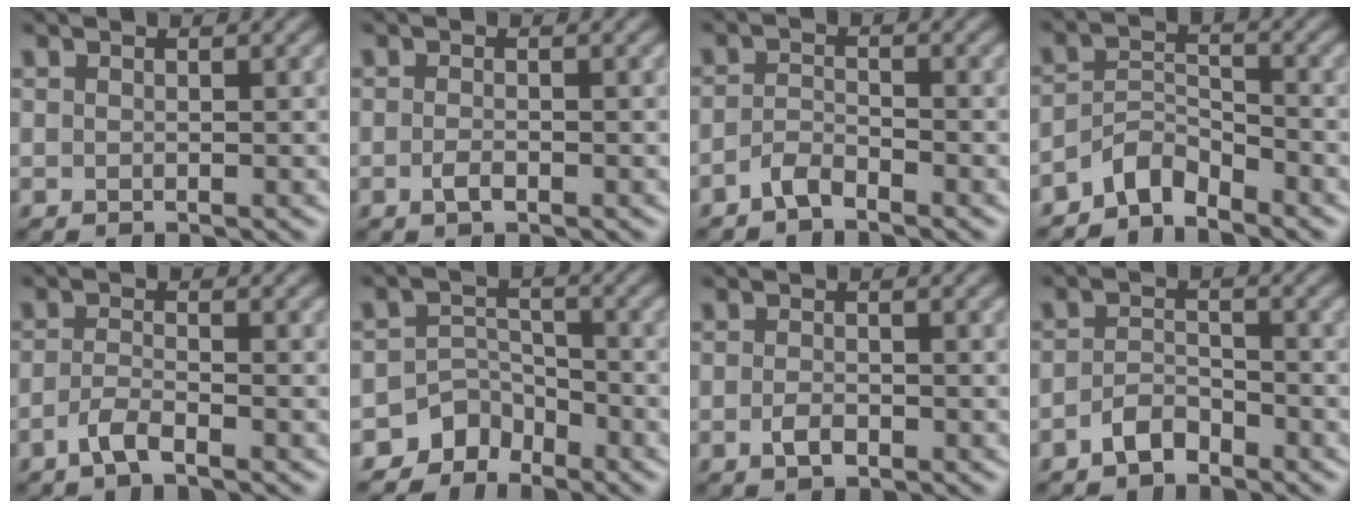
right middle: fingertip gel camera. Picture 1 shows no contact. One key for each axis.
{"total": 1.2, "fx": -0.6, "fy": 0.4, "fz": 0.9, "tx": -0.021, "ty": -0.001, "tz": -0.012}
{"total": 1.9, "fx": -1.6, "fy": 0.5, "fz": 0.9, "tx": -0.019, "ty": 0.006, "tz": -0.035}
{"total": 3.3, "fx": -3.0, "fy": 1.1, "fz": 1.1, "tx": -0.018, "ty": 0.009, "tz": -0.065}
{"total": 2.1, "fx": -1.4, "fy": 0.4, "fz": 1.5, "tx": -0.032, "ty": 0.003, "tz": -0.035}
{"total": 3.7, "fx": -3.0, "fy": 2.1, "fz": 0.3, "tx": 0.009, "ty": 0.002, "tz": -0.058}
{"total": 1.5, "fx": -0.7, "fy": 0.7, "fz": 1.1, "tx": -0.024, "ty": -0.001, "tz": -0.015}
{"total": 2.4, "fx": -1.8, "fy": 1.1, "fz": 1.1, "tx": -0.020, "ty": 0.009, "tz": -0.038}